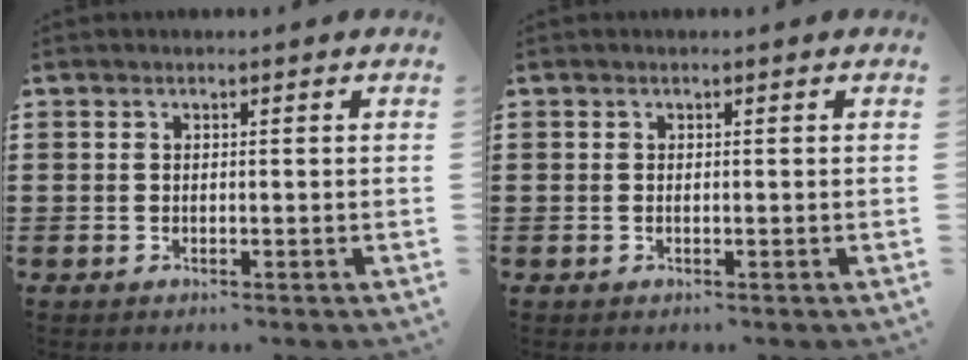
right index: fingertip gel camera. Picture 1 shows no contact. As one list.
[{"total": 0.0}]